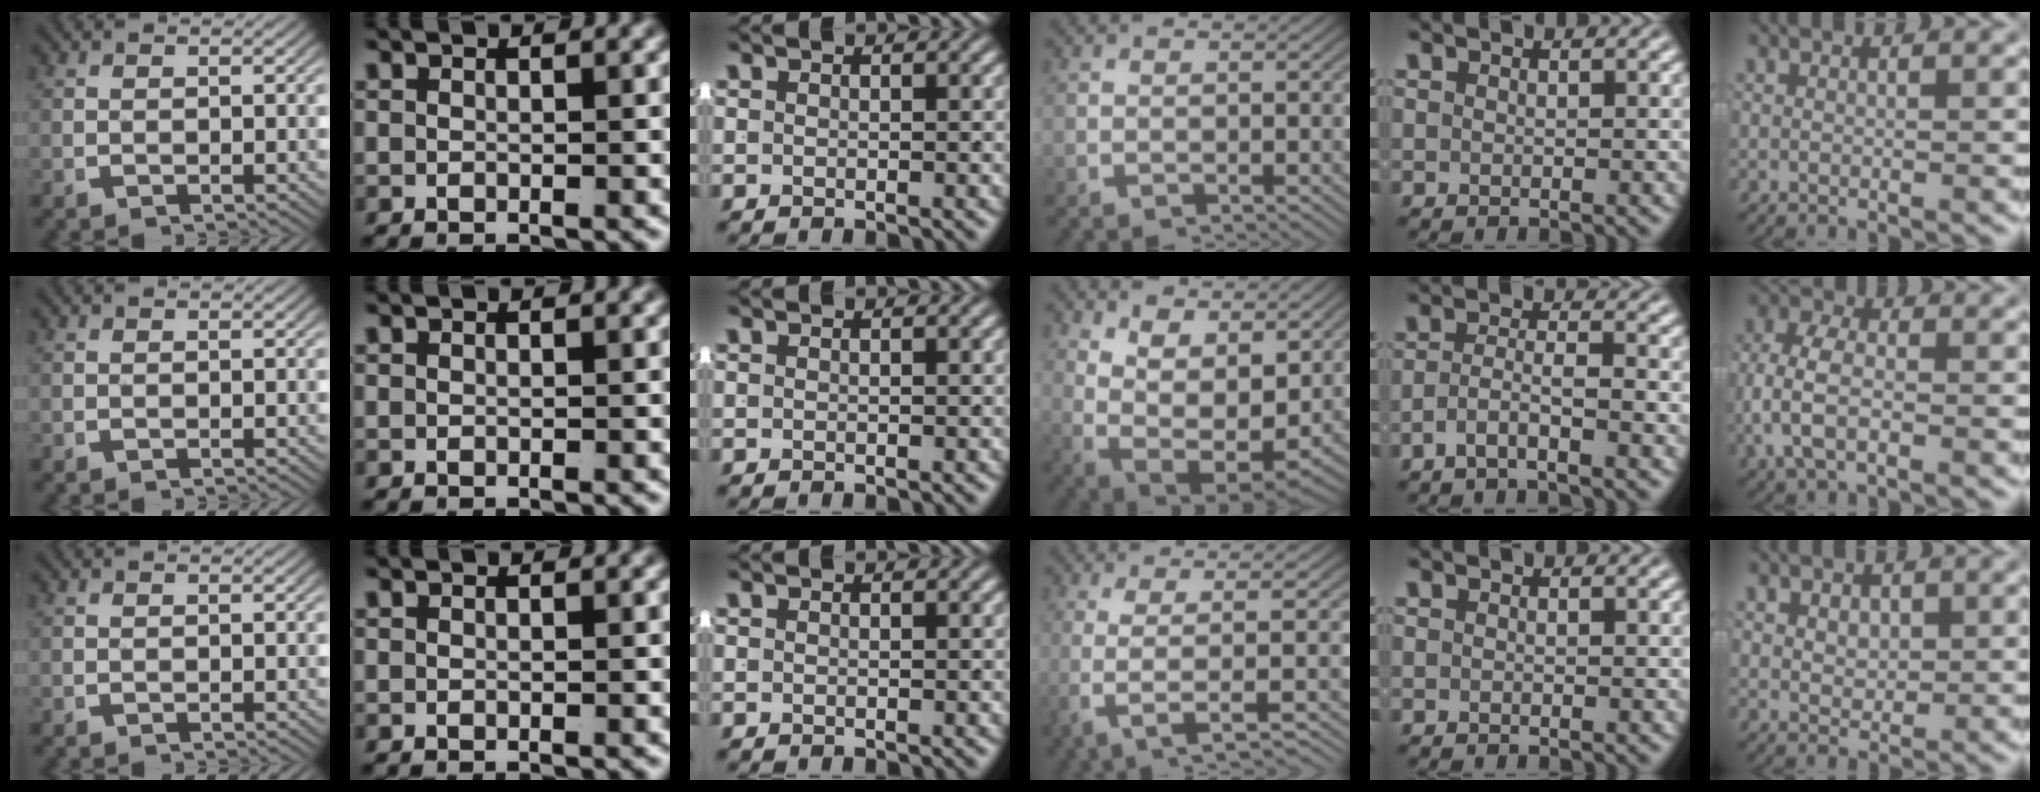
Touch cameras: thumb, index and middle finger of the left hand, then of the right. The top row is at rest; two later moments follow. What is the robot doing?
{"motion": "lift_and_place", "object": "shirt"}